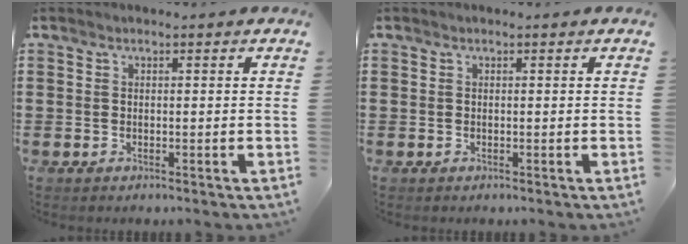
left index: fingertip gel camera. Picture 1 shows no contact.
{"total": 0.0}